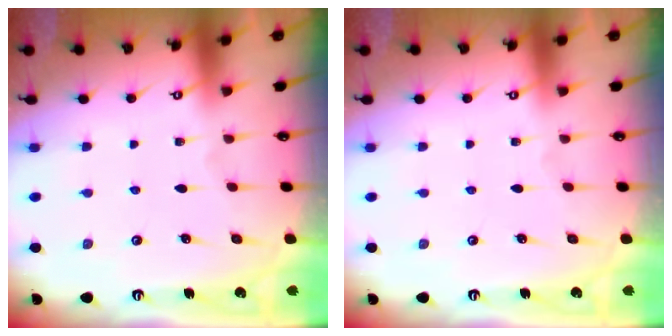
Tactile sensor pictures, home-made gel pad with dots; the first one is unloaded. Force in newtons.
{"total": 0.0}